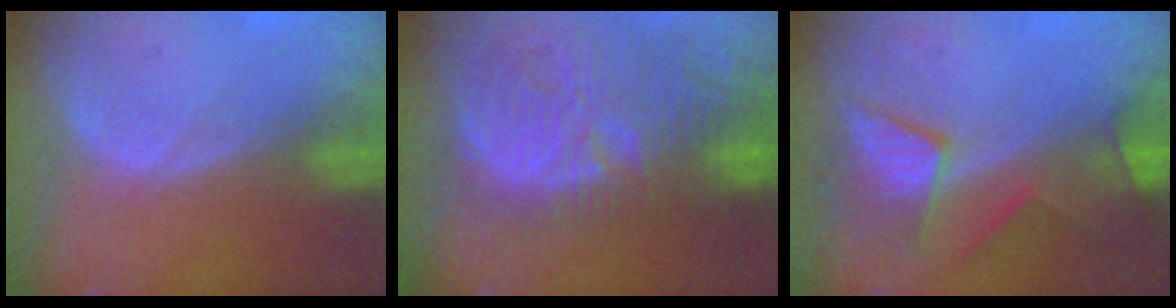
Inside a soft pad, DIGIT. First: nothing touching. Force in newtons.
{"total": 13.5, "press": 12.5, "slide": 5.0}
{"total": 7.5, "press": 7.0, "slide": 2.6}